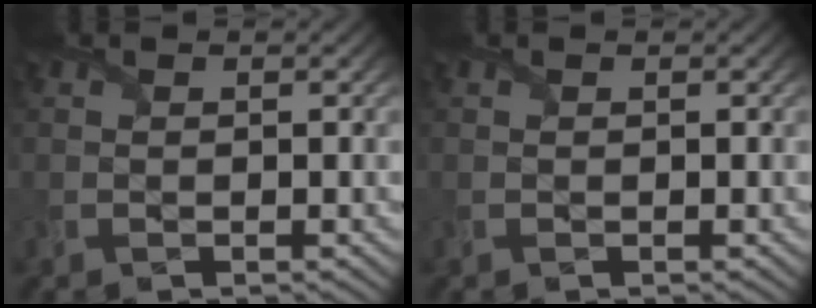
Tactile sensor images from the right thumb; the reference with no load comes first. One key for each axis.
{"total": 0.0}